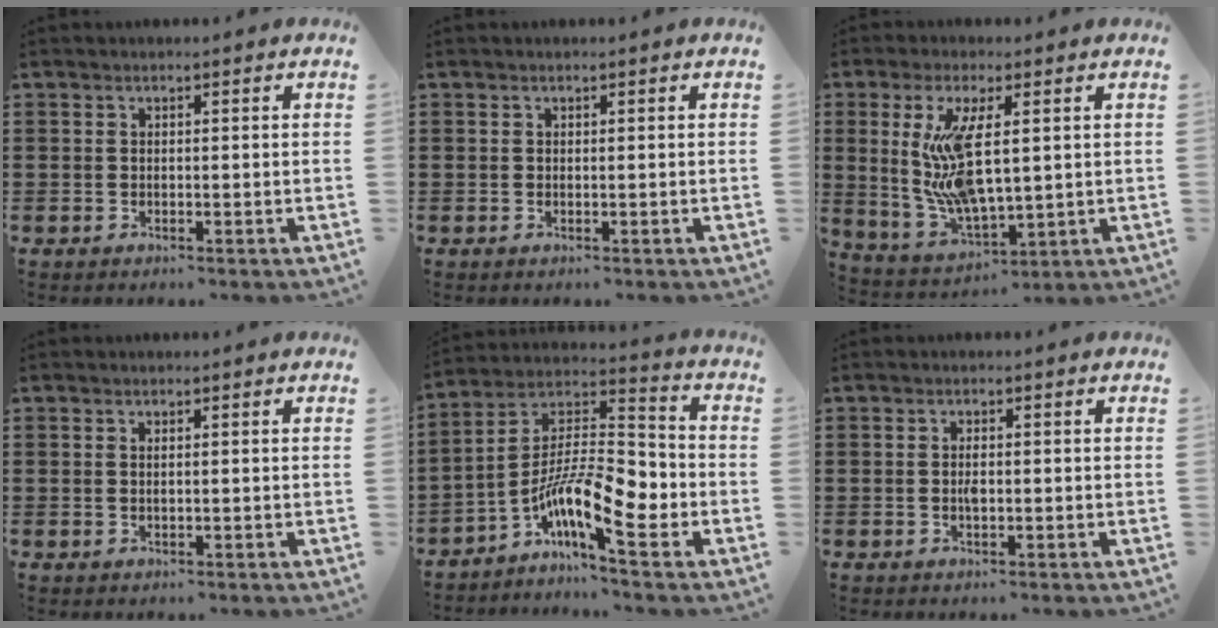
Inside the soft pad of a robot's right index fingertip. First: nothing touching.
{"total": 0.0}
{"total": 11.0, "force": [1.9, 4.3, 9.9], "torque": [-0.222, -0.008, 0.029]}
{"total": 0.5, "force": [0.1, 0.1, 0.5], "torque": [-0.010, -0.001, 0.003]}
{"total": 11.8, "force": [-5.7, 3.0, 9.9], "torque": [-0.207, -0.011, -0.111]}
{"total": 1.6, "force": [-0.2, 0.5, 1.5], "torque": [-0.028, 0.000, -0.003]}